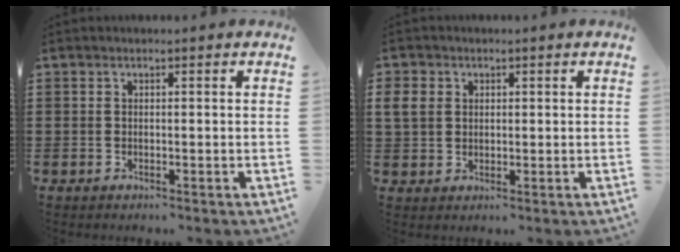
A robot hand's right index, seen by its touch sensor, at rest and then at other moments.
{"total": 3.2, "force": [0.8, 2.8, 1.3], "torque": [-0.045, 0.009, 0.010]}